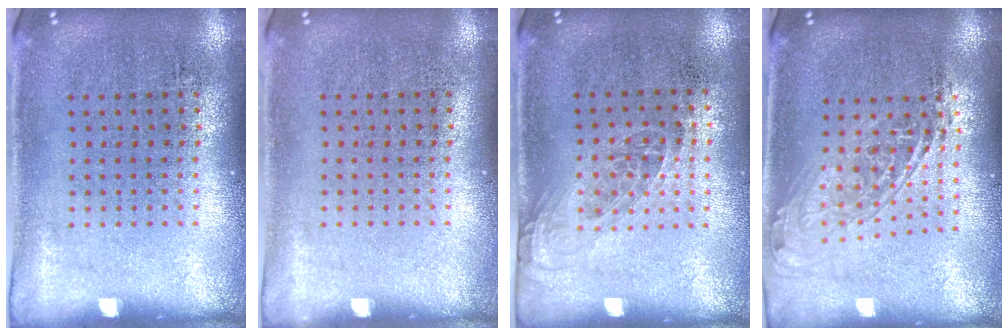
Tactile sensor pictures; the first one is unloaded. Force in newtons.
{"total": 0.0}
{"total": 1.2, "press": 1.0, "slide": 0.7}
{"total": 1.6, "press": 1.3, "slide": 1.0}